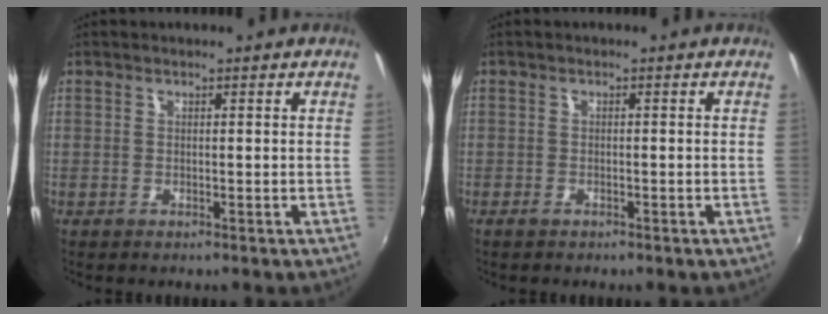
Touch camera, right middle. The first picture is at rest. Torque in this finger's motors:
{"motor_torque": [-0.39, -0.42, -0.04, -0.01]}